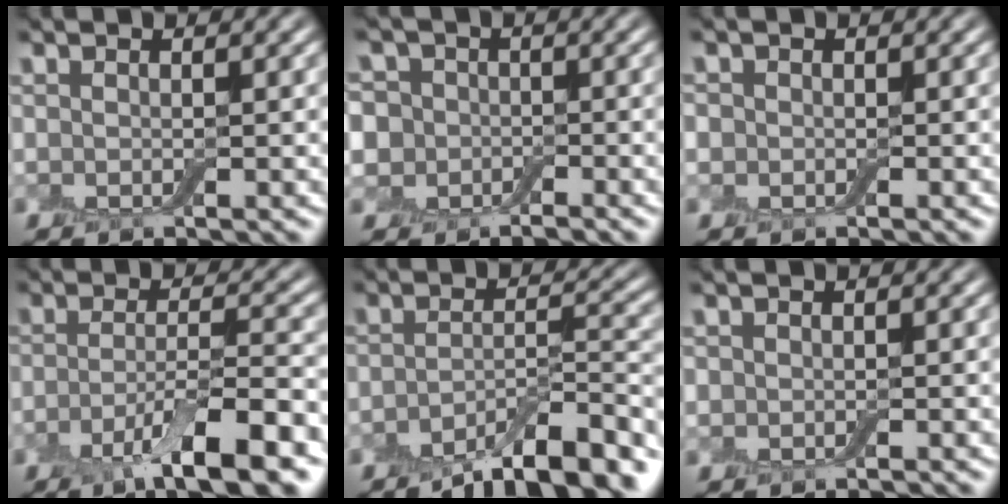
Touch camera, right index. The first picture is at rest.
{"total": 5.3, "force": [-0.4, 4.8, 2.3], "torque": [-0.048, 0.016, -0.049]}
{"total": 1.0, "force": [-0.2, 1.0, 0.2], "torque": [0.004, -0.003, -0.010]}
{"total": 7.4, "force": [-4.0, 1.3, 6.0], "torque": [-0.101, 0.000, -0.071]}
{"total": 8.2, "force": [-6.3, 2.0, 4.9], "torque": [-0.067, 0.002, -0.102]}
{"total": 0.6, "force": [-0.3, 0.5, 0.1], "torque": [0.002, -0.003, -0.007]}